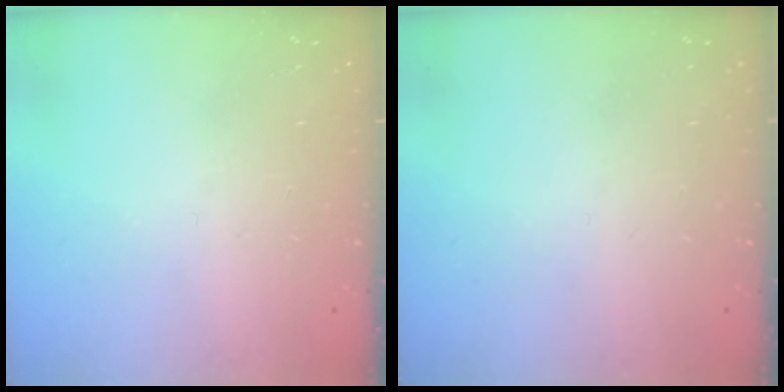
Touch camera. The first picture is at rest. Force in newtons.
{"total": 0.0}